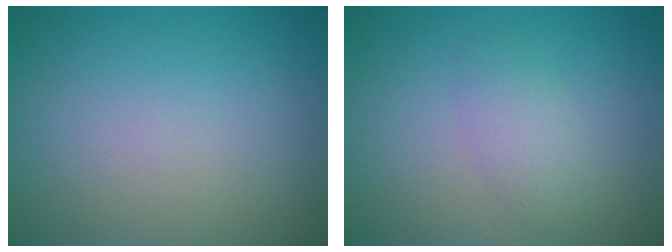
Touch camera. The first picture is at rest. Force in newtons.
{"total": 2.1, "press": 2.1, "slide": 0.0}